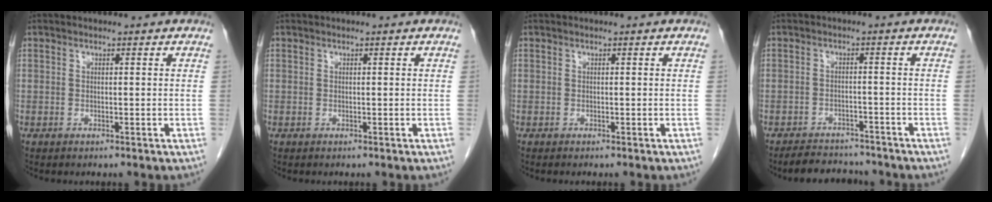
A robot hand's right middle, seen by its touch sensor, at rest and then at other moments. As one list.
[{"total": 0.0}, {"total": 0.0}, {"total": 6.5, "force": [-6.0, 2.1, 1.2], "torque": [-0.016, -0.002, -0.087]}]